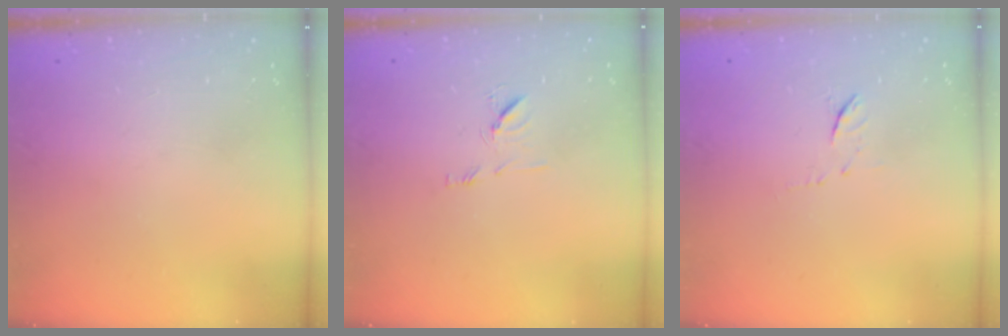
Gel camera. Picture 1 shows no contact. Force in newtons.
{"total": 7.5, "press": 7.4, "slide": 0.6}
{"total": 6.3, "press": 6.3, "slide": 0.7}